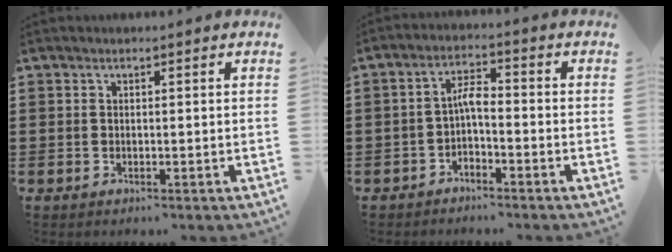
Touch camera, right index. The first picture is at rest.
{"total": 3.2, "force": [-1.4, 1.0, 2.7], "torque": [-0.056, 0.010, -0.028]}